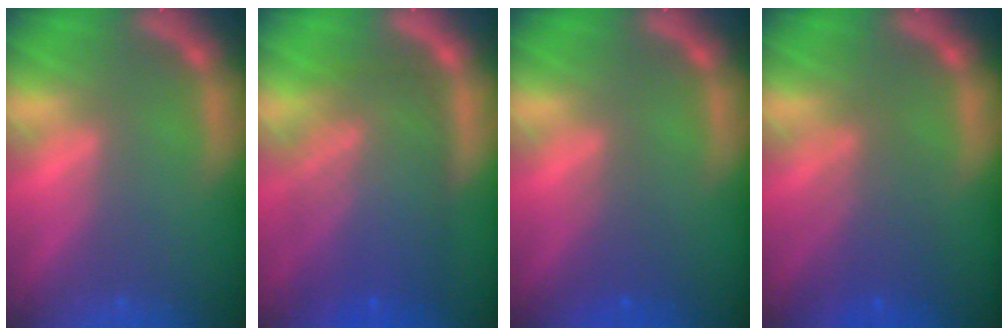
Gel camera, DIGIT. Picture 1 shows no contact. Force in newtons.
{"total": 10.1}
{"total": 2.0}
{"total": 4.1}